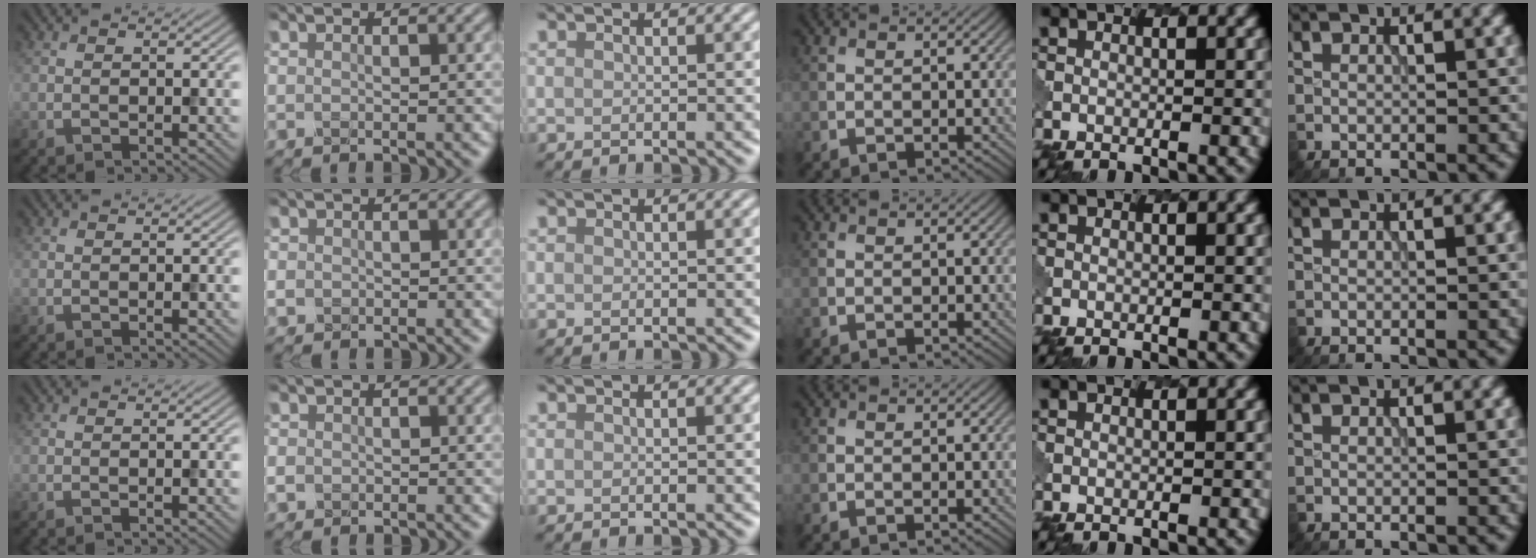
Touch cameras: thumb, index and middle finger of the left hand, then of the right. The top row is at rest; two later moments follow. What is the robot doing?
{"motion": "extract", "object": "pen bag"}